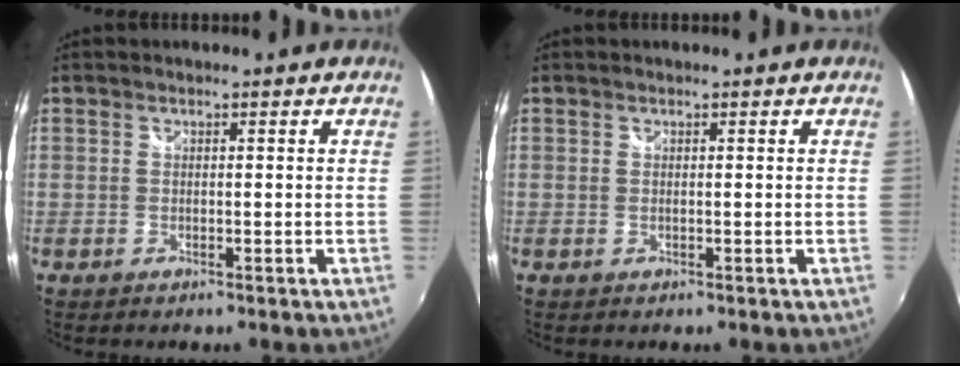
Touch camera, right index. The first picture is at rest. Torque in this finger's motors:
{"motor_torque": [0.00, 0.00, 0.00, 0.00]}